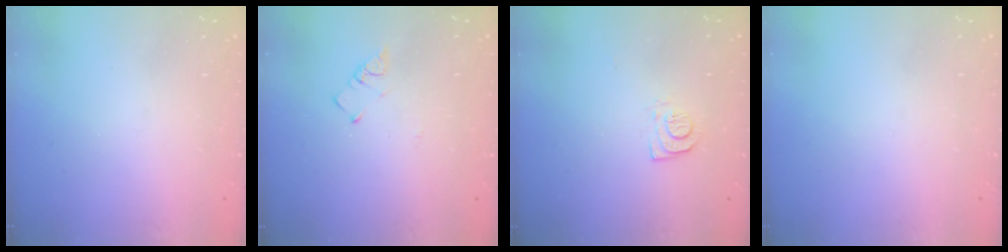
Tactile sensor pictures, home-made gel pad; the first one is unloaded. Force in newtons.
{"total": 2.6, "press": 2.6, "slide": 0.5}
{"total": 6.8, "press": 6.7, "slide": 0.7}
{"total": 0.0}